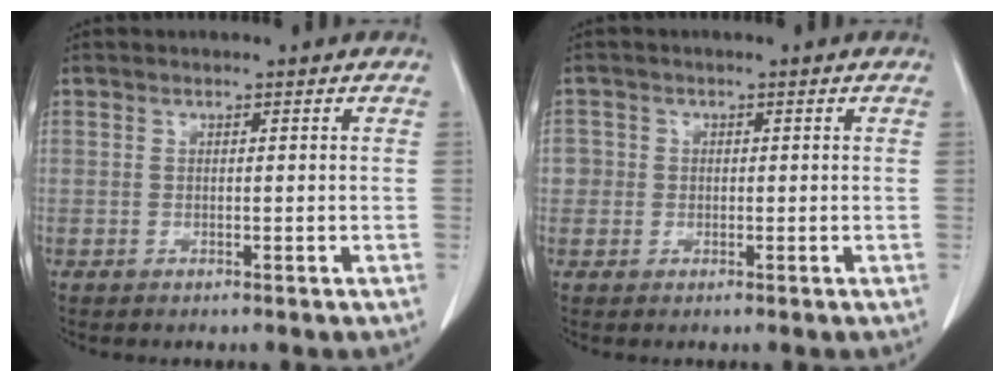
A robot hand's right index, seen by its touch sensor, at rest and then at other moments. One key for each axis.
{"total": 2.2, "fx": 0.0, "fy": 2.2, "fz": 0.1, "tx": 0.013, "ty": 0.007, "tz": -0.001}